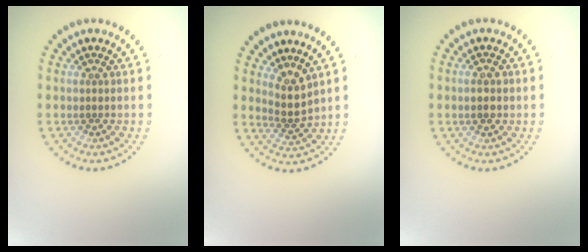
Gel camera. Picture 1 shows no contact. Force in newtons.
{"total": 2.4, "press": 1.8, "slide": 1.6}
{"total": 2.1, "press": 2.1, "slide": 0.2}